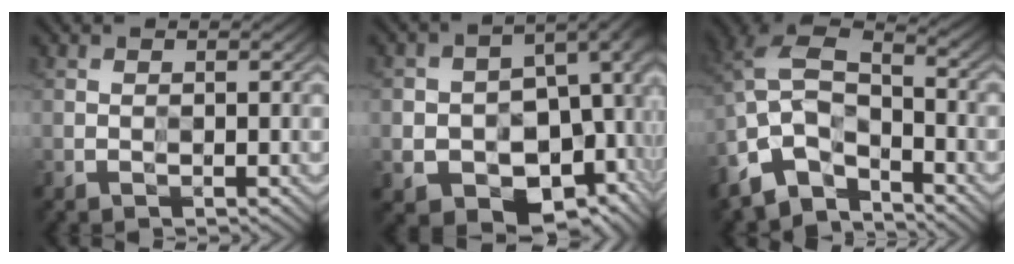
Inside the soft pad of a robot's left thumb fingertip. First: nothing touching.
{"total": 15.6, "force": [-3.6, 11.1, 10.3], "torque": [-0.176, -0.058, -0.017]}
{"total": 11.6, "force": [-7.2, 5.5, 7.2], "torque": [-0.150, -0.006, -0.150]}